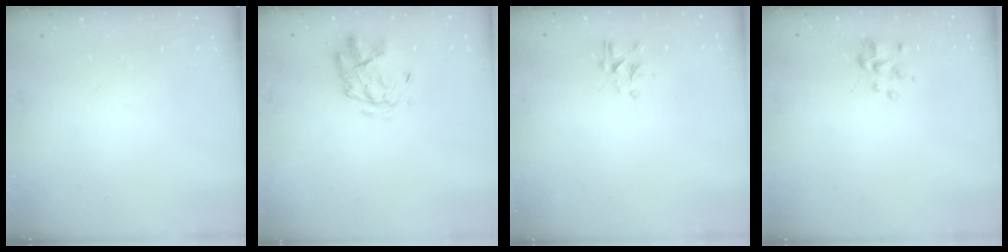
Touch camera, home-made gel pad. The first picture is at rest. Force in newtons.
{"total": 2.6, "press": 2.2, "slide": 1.2}
{"total": 1.5, "press": 1.4, "slide": 0.7}
{"total": 2.2, "press": 2.1, "slide": 0.7}